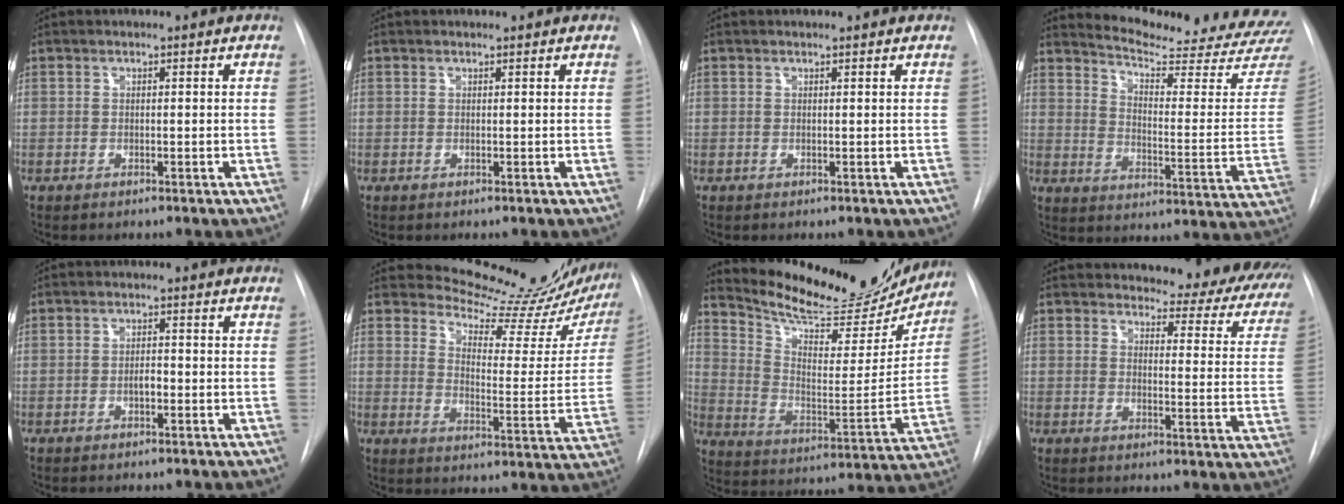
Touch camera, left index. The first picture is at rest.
{"total": 0.0}
{"total": 0.0}
{"total": 21.6, "force": [20.7, 0.1, 6.1], "torque": [-0.089, -0.137, 0.251]}
{"total": 1.8, "force": [-1.2, 0.5, 1.2], "torque": [-0.018, -0.003, -0.021]}
{"total": 18.8, "force": [18.1, 2.4, 4.5], "torque": [-0.057, -0.106, 0.215]}
{"total": 22.8, "force": [21.0, 5.1, 7.1], "torque": [-0.112, -0.055, 0.296]}
{"total": 20.5, "force": [18.7, 5.4, 6.3], "torque": [-0.059, -0.081, 0.192]}